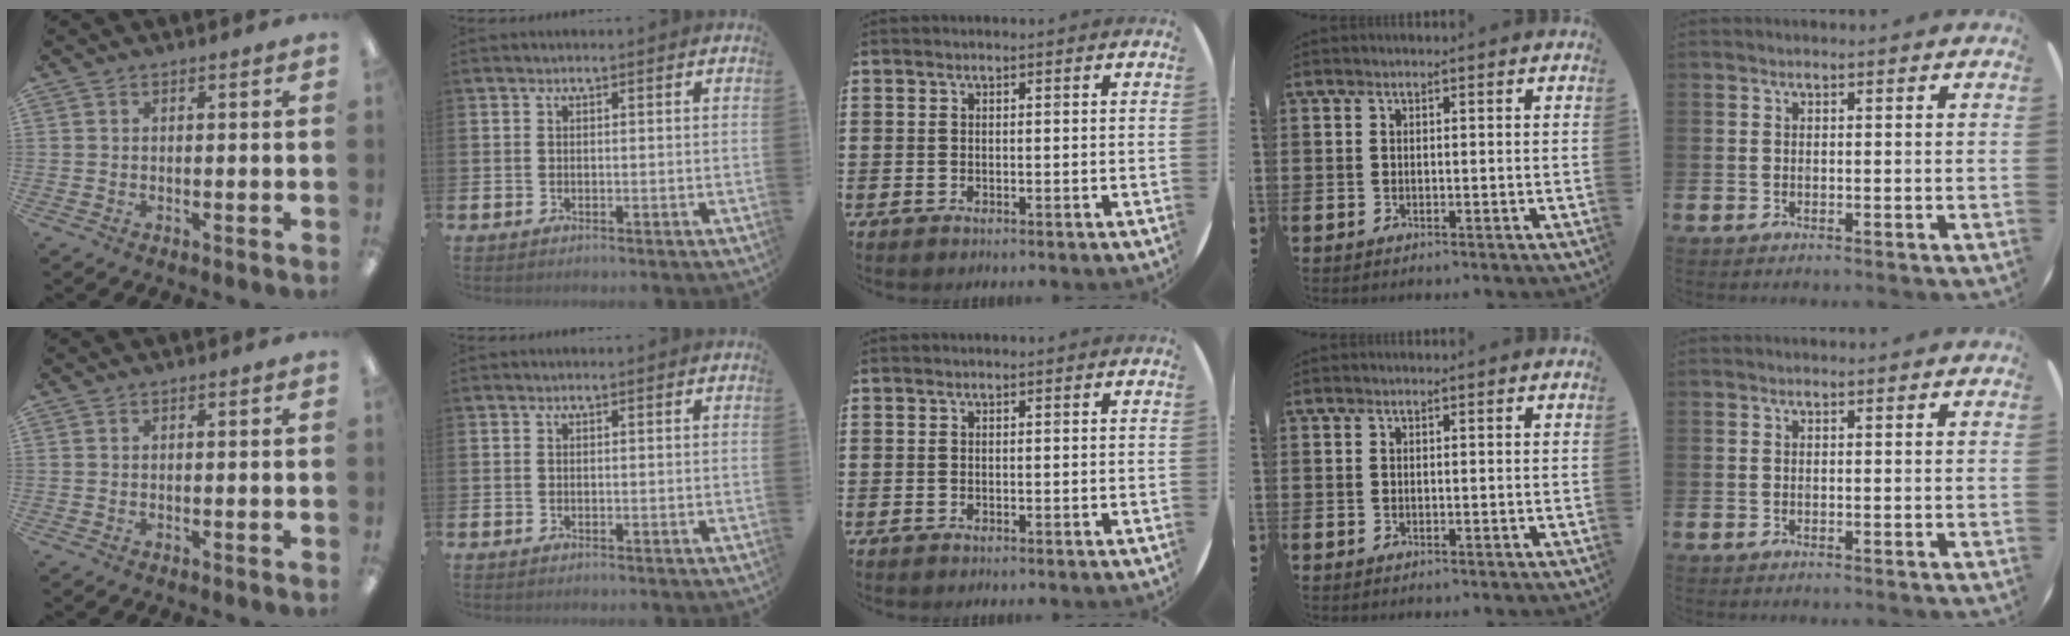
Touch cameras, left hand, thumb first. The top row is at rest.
{}